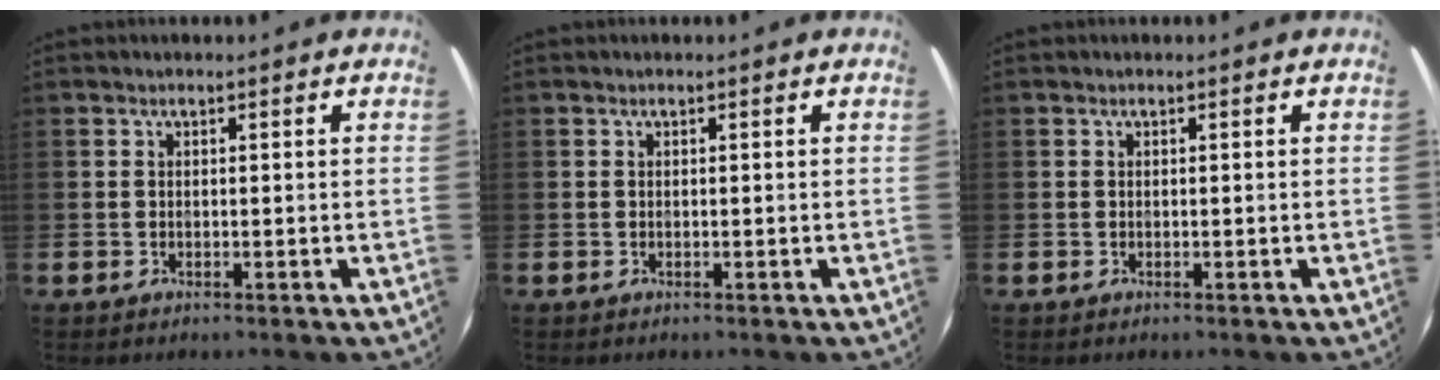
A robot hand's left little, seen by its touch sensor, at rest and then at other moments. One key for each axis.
{"total": 0.0}
{"total": 0.0}